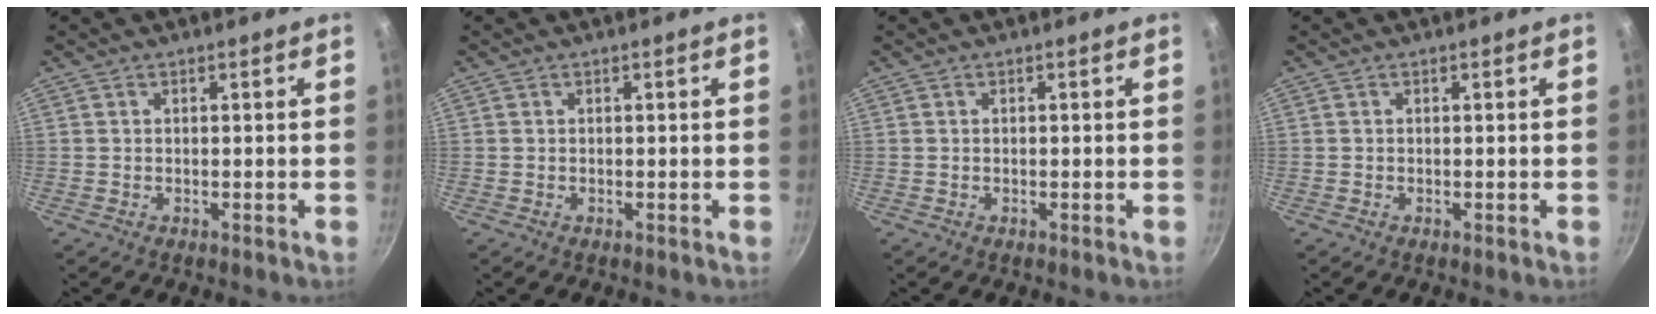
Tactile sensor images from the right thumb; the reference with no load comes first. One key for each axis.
{"total": 0.0}
{"total": 0.0}
{"total": 0.0}